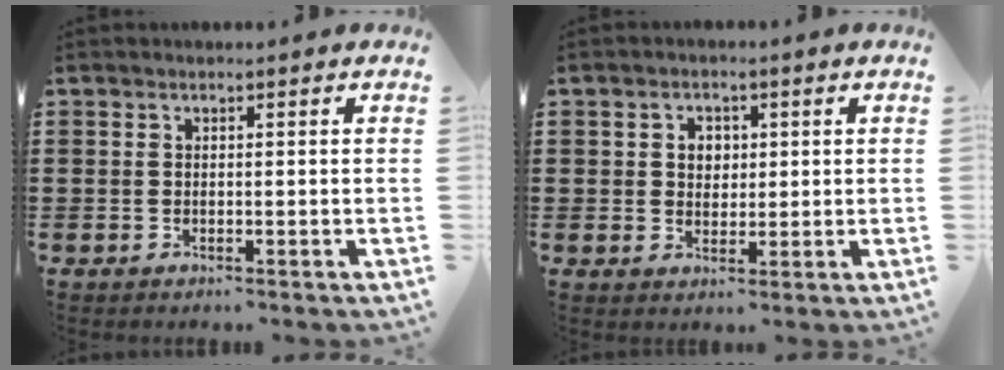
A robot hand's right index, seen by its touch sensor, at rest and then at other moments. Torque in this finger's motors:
{"motor_torque": [0.08, -0.08, 0.07, 0.05]}